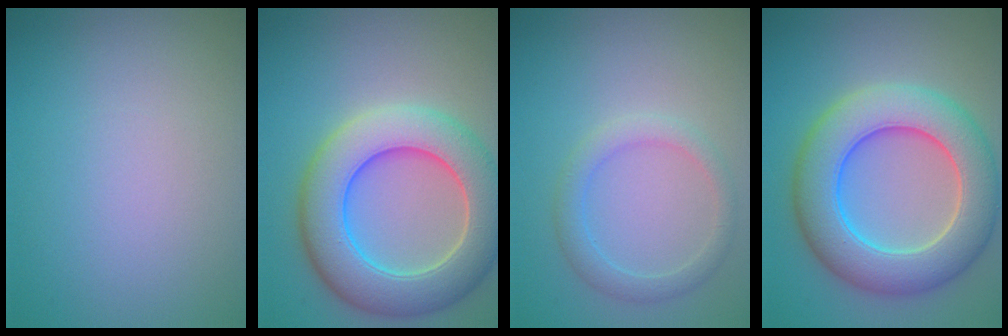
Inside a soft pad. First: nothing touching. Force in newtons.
{"total": 9.3, "press": 9.2, "slide": 0.7}
{"total": 2.4, "press": 2.4, "slide": 0.1}
{"total": 9.1, "press": 9.1, "slide": 0.5}